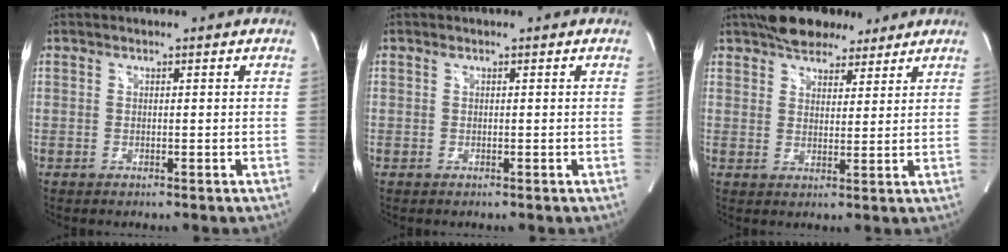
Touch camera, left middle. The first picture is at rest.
{"total": 0.0}
{"total": 10.0, "force": [7.8, 4.3, 4.4], "torque": [-0.064, 0.026, 0.126]}